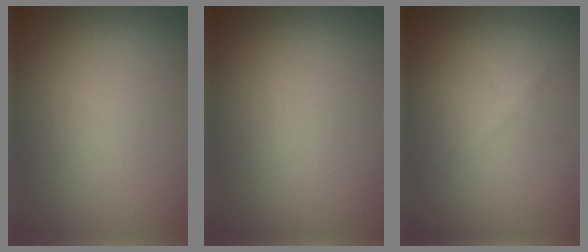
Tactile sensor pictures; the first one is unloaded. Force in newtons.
{"total": 0.0}
{"total": 1.1, "press": 1.1, "slide": 0.0}